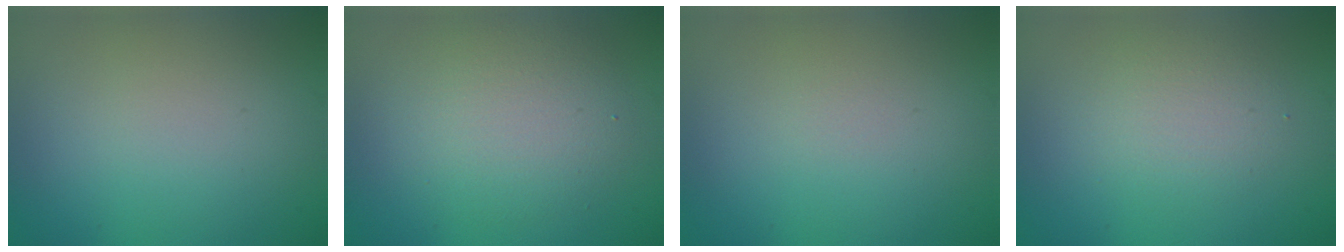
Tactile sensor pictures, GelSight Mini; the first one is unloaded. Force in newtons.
{"total": 4.4, "press": 4.4, "slide": 0.3}
{"total": 0.0}
{"total": 2.3, "press": 2.3, "slide": 0.1}